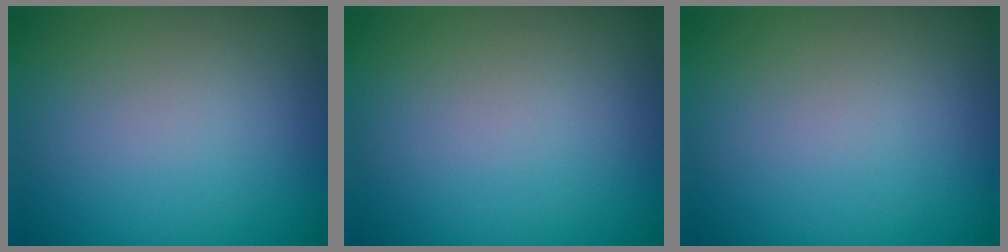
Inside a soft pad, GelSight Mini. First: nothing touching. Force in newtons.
{"total": 0.0}
{"total": 0.0}